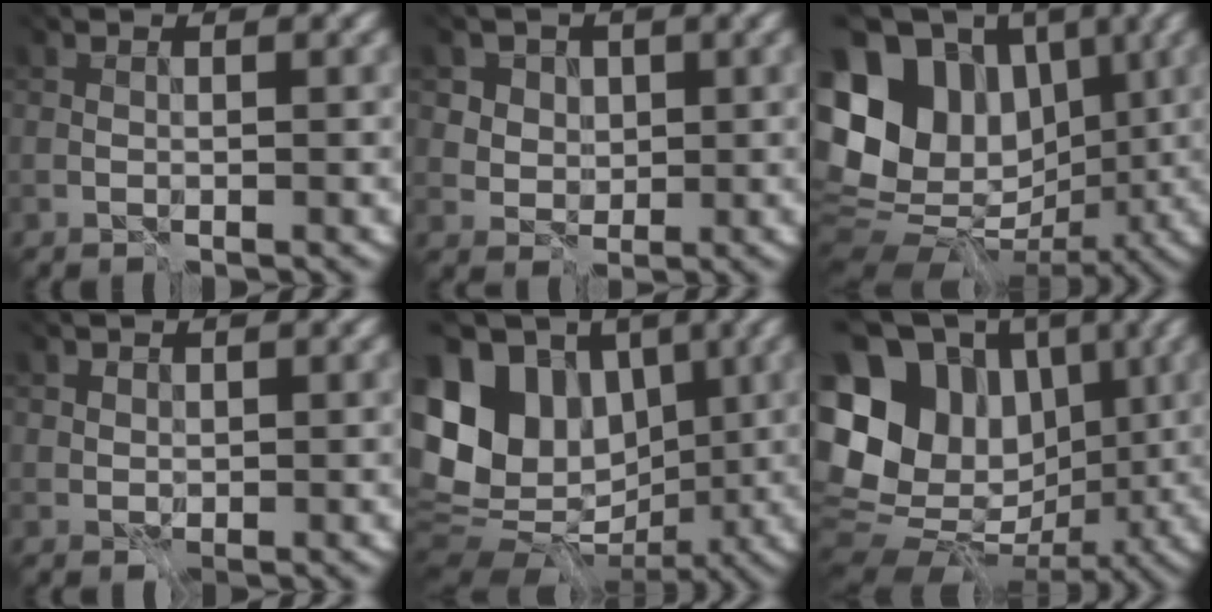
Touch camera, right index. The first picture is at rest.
{"total": 5.2, "force": [2.9, 4.1, 1.5], "torque": [-0.036, 0.002, 0.047]}
{"total": 13.6, "force": [3.1, 10.7, 7.7], "torque": [-0.160, 0.030, 0.056]}
{"total": 1.2, "force": [1.0, 0.5, -0.4], "torque": [0.001, -0.010, 0.025]}
{"total": 12.5, "force": [1.7, 10.3, 6.9], "torque": [-0.147, 0.023, 0.031]}
{"total": 17.0, "force": [4.3, 13.6, 9.4], "torque": [-0.191, 0.038, 0.081]}